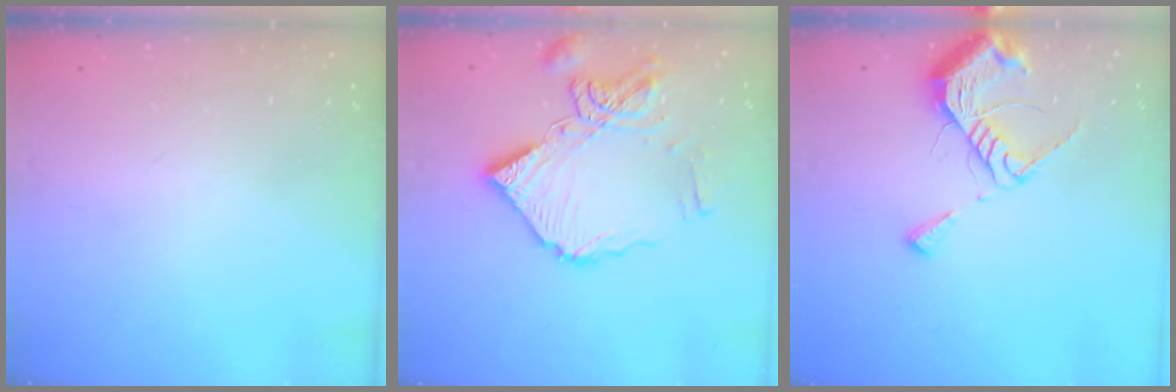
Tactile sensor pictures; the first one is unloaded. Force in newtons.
{"total": 16.0, "press": 15.9, "slide": 1.9}
{"total": 10.1, "press": 10.1, "slide": 0.7}